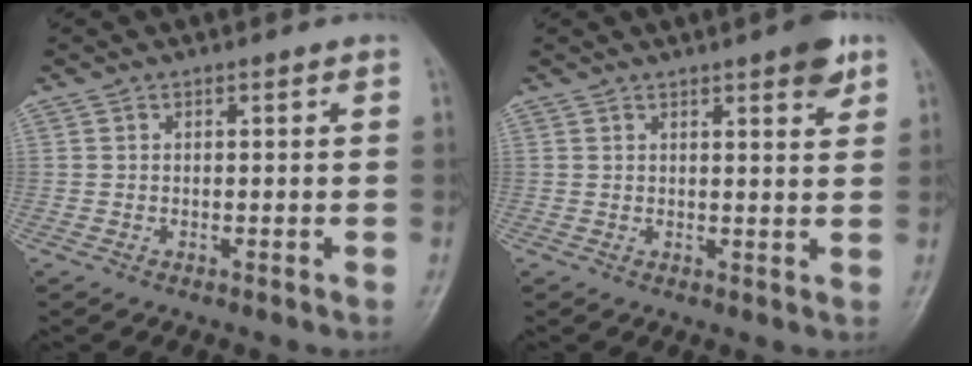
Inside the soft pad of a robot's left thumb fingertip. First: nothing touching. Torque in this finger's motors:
{"motor_torque": [0.77, 0.46, 0.44, -0.54, 0.00]}